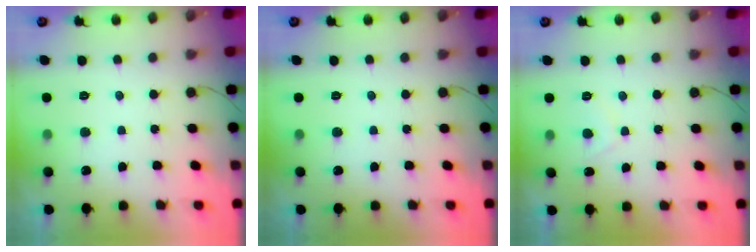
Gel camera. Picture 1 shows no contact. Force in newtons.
{"total": 0.0}
{"total": 2.6, "press": 2.5, "slide": 0.6}